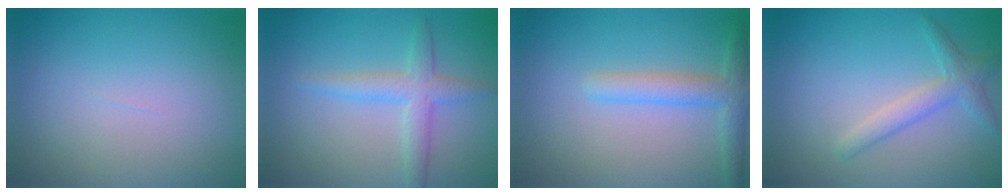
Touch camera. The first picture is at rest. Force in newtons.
{"total": 2.9, "press": 2.9, "slide": 0.1}
{"total": 3.0, "press": 3.0, "slide": 0.2}
{"total": 2.4, "press": 2.4, "slide": 0.0}